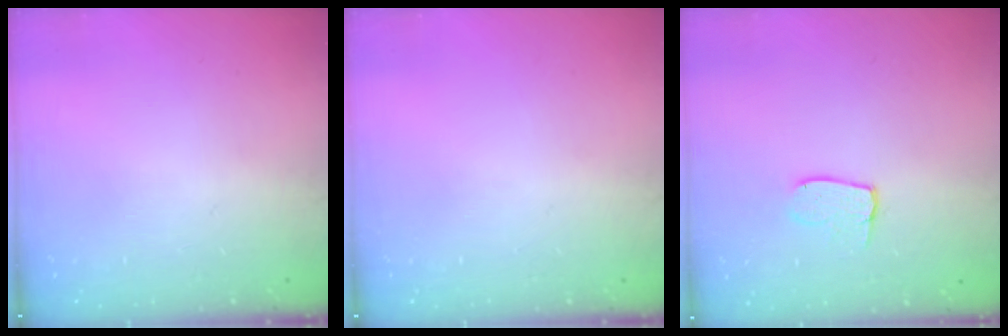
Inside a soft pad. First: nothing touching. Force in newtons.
{"total": 0.0}
{"total": 5.1, "press": 5.1, "slide": 0.4}